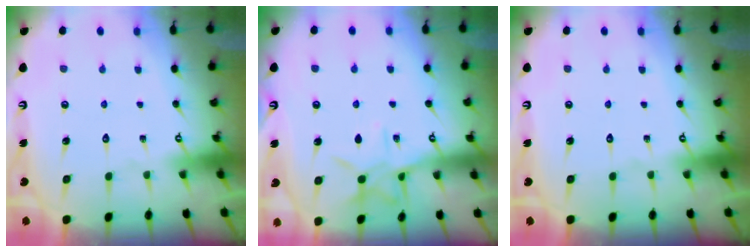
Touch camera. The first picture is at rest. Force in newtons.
{"total": 8.1, "press": 8.1, "slide": 0.2}
{"total": 0.0}